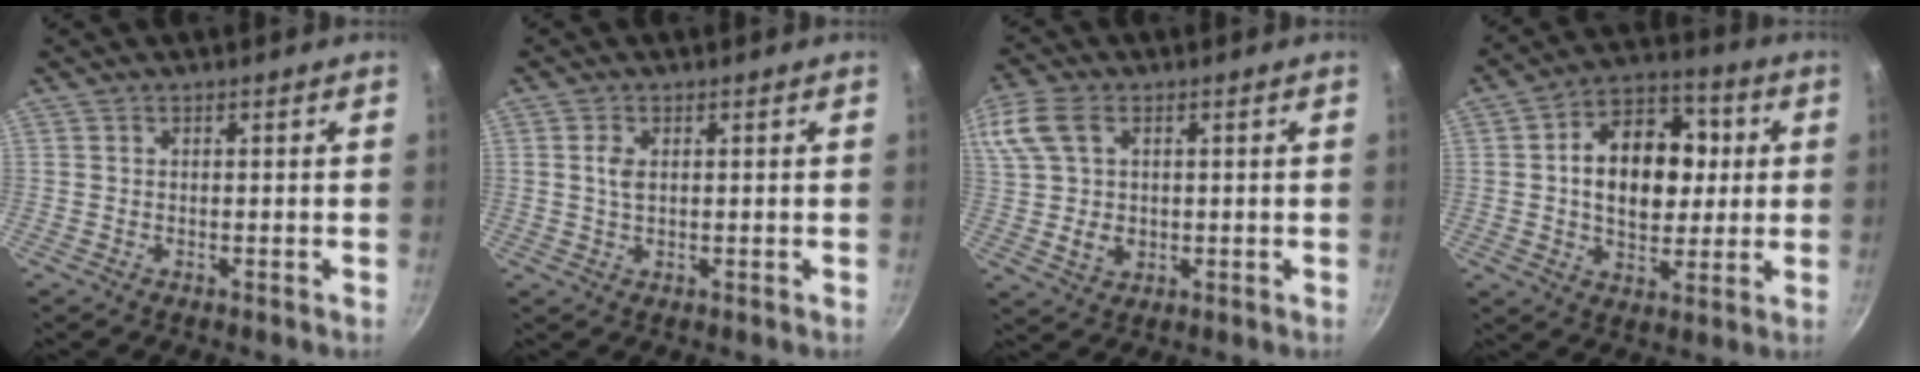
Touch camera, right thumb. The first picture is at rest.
{"total": 2.8, "force": [0.5, 1.7, 2.2], "torque": [-0.044, 0.002, 0.008]}
{"total": 14.1, "force": [3.9, 10.2, 8.9], "torque": [-0.198, 0.015, 0.075]}
{"total": 17.2, "force": [1.9, 11.9, 12.3], "torque": [-0.145, 0.021, 0.021]}